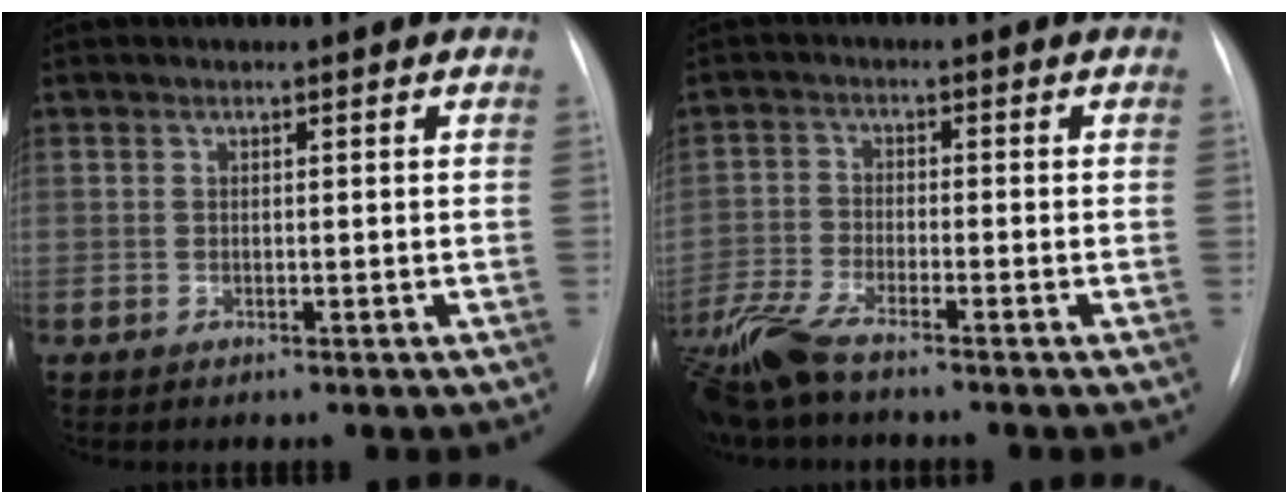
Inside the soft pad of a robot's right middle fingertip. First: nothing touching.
{"total": 7.7, "force": [-6.3, 0.8, 4.3], "torque": [-0.101, -0.021, -0.126]}